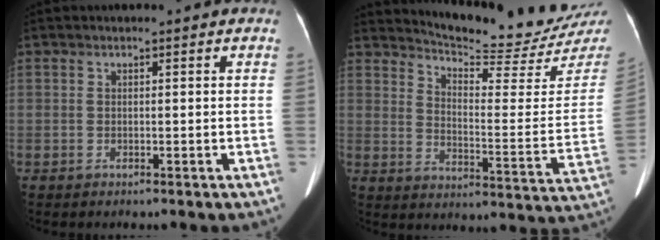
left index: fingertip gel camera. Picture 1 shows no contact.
{"total": 19.9, "force": [19.4, 1.3, 4.4], "torque": [-0.071, -0.101, 0.238]}